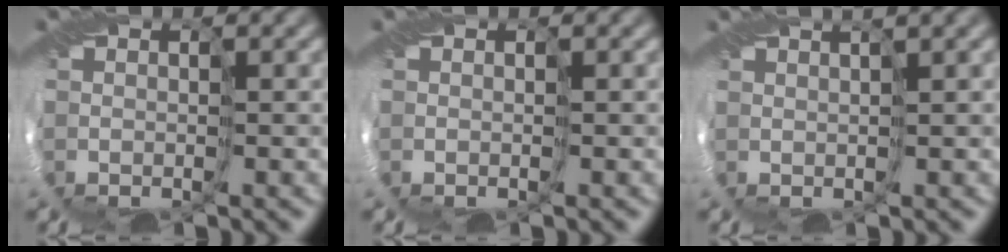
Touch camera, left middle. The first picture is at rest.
{"total": 0.0}
{"total": 2.4, "force": [1.6, 0.1, 1.8], "torque": [-0.034, 0.005, 0.027]}